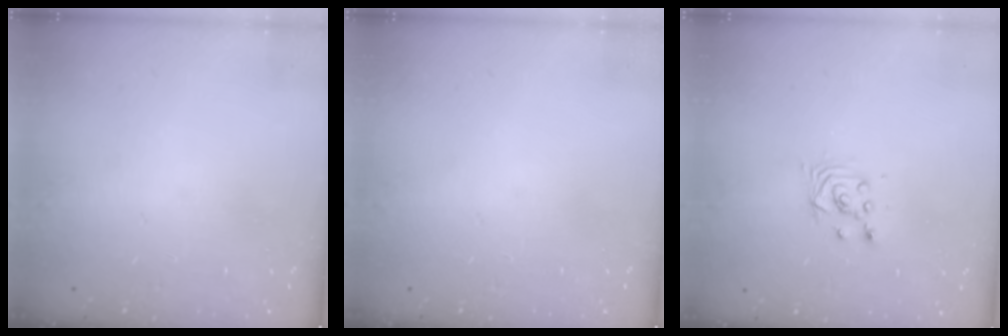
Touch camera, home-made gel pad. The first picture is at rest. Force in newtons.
{"total": 0.0}
{"total": 2.6, "press": 2.6, "slide": 0.1}